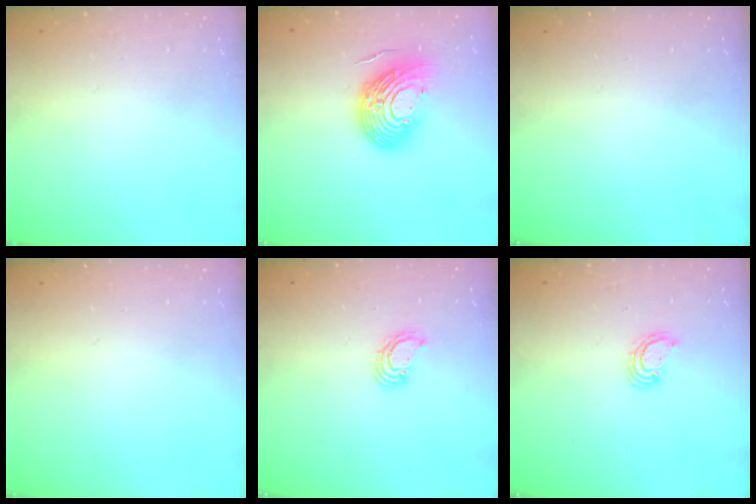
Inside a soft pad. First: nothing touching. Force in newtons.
{"total": 15.1, "press": 15.0, "slide": 1.9}
{"total": 0.0}
{"total": 0.0}
{"total": 3.8, "press": 3.8, "slide": 0.1}
{"total": 2.5, "press": 2.5, "slide": 0.3}